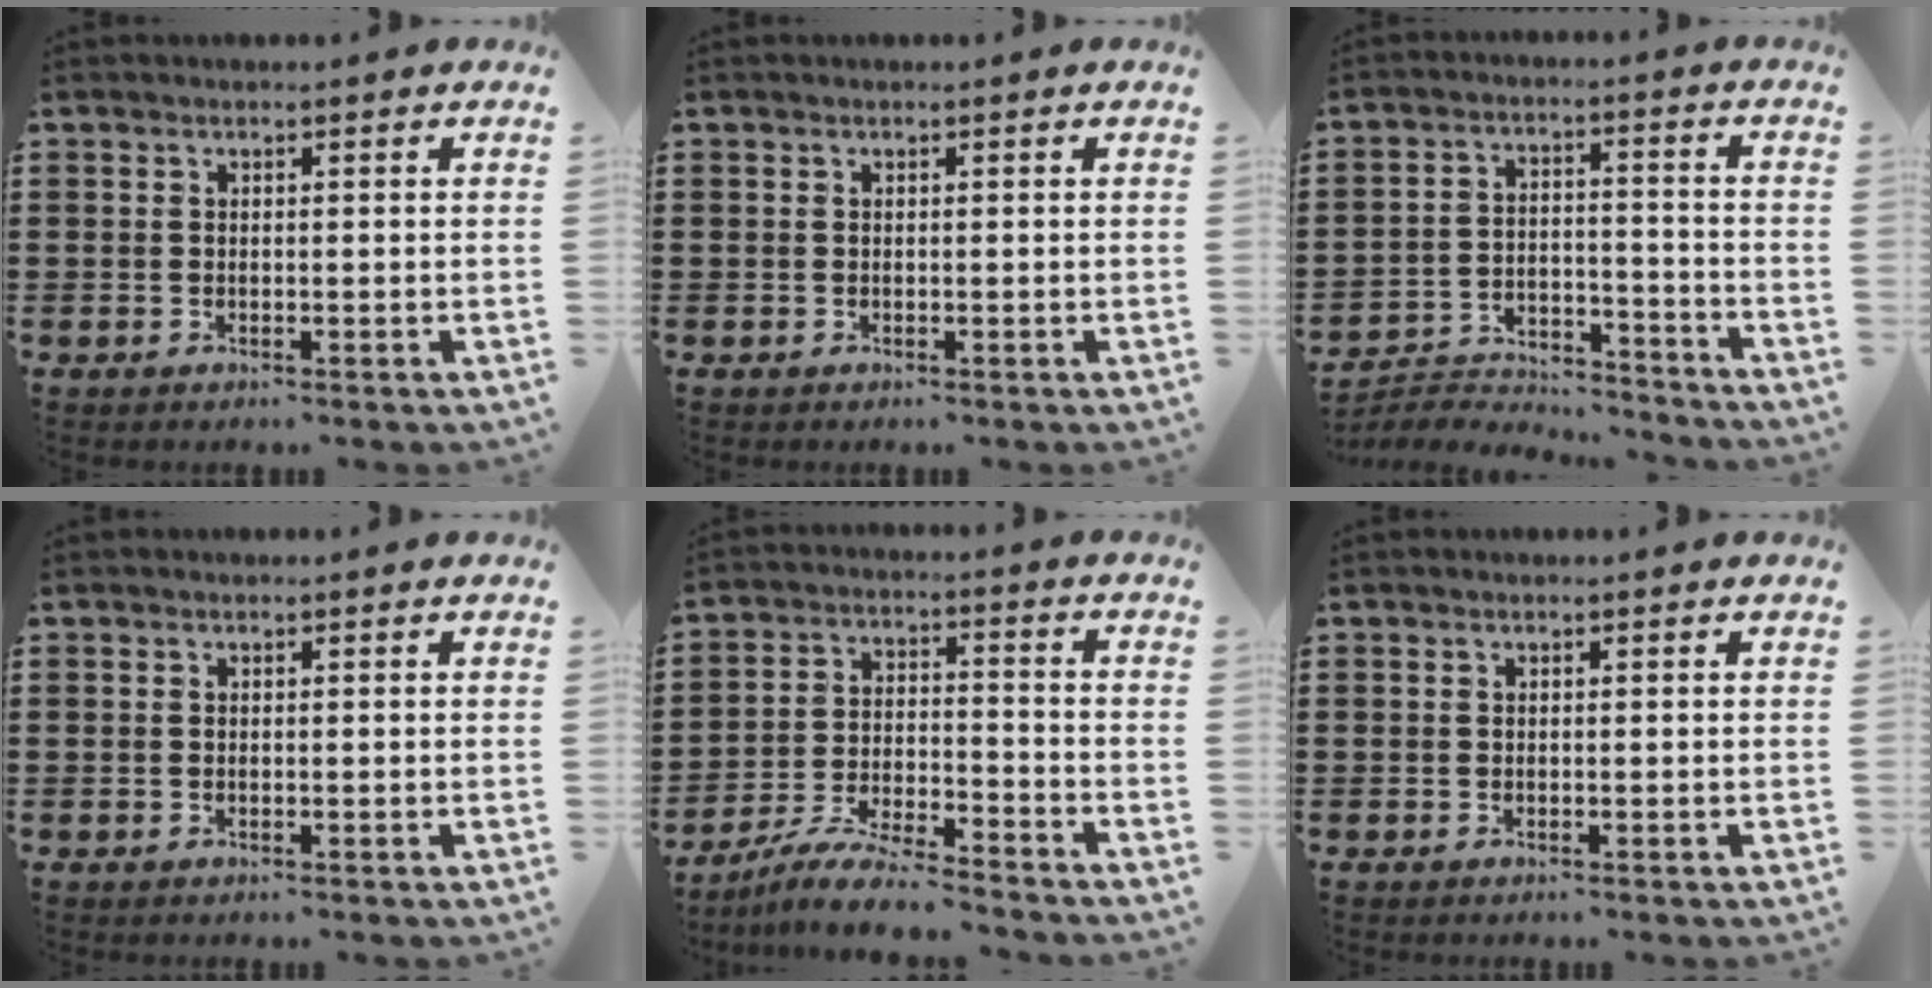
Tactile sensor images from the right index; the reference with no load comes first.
{"total": 0.0}
{"total": 4.9, "force": [-4.8, 0.7, 0.6], "torque": [-0.021, 0.004, -0.101]}
{"total": 0.0}
{"total": 7.5, "force": [-7.1, 0.2, 2.4], "torque": [-0.051, 0.003, -0.138]}
{"total": 0.0}